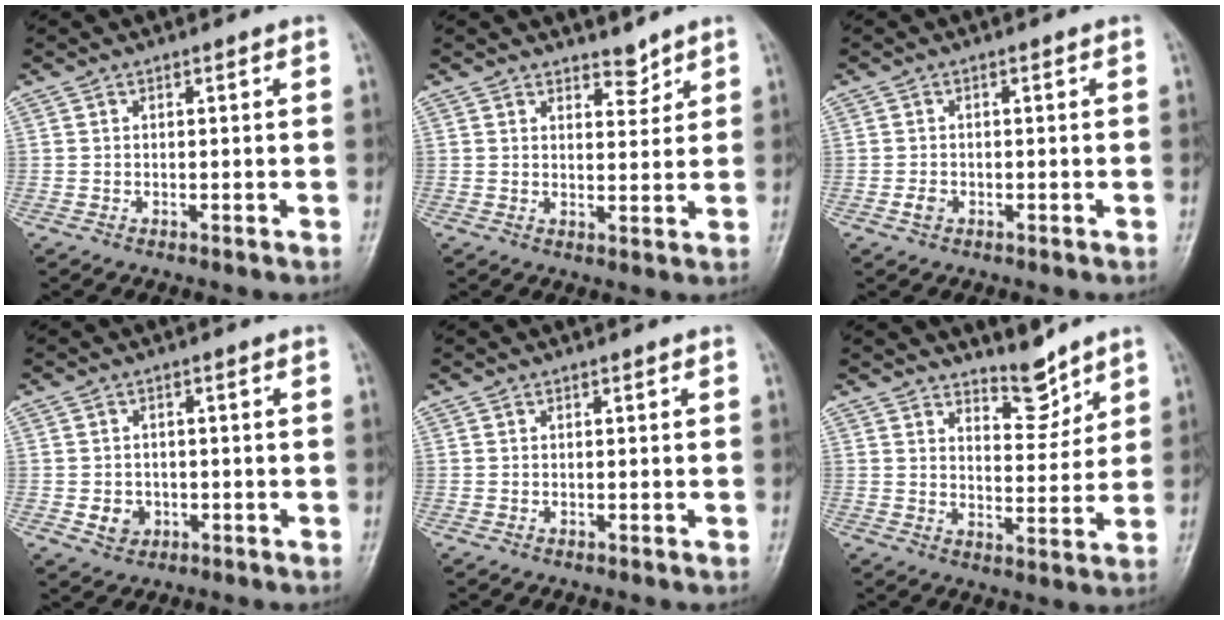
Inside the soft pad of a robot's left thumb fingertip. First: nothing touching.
{"total": 3.1, "force": [2.7, 1.3, 0.9], "torque": [0.002, -0.022, 0.042]}
{"total": 1.5, "force": [-0.5, 1.1, 0.8], "torque": [-0.012, 0.001, -0.011]}
{"total": 3.6, "force": [-0.8, 3.2, 1.6], "torque": [-0.013, 0.003, -0.006]}
{"total": 0.0}
{"total": 6.1, "force": [5.2, 2.2, 2.4], "torque": [-0.017, -0.051, 0.091]}